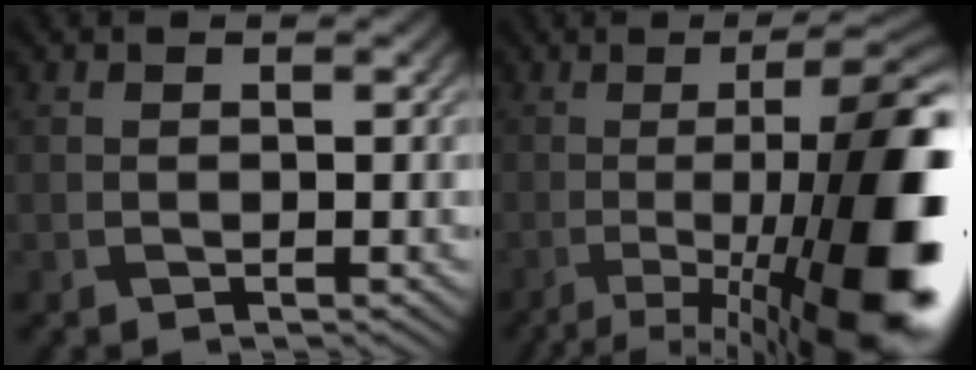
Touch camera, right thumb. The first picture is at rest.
{"total": 18.7, "force": [-5.1, 5.2, 17.2], "torque": [-0.225, -0.002, -0.069]}